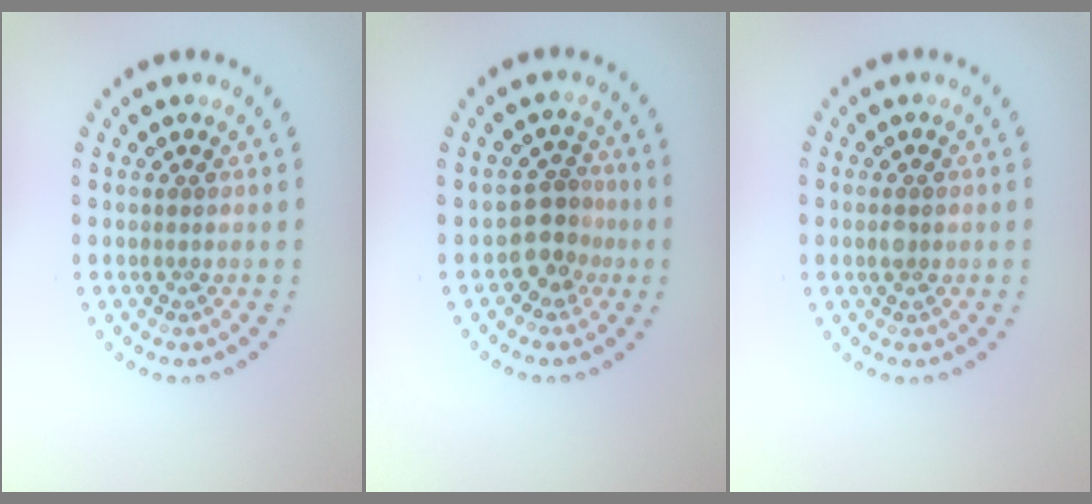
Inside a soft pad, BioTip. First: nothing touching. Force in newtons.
{"total": 2.8, "press": 2.3, "slide": 1.7}
{"total": 0.9, "press": 0.9, "slide": 0.1}